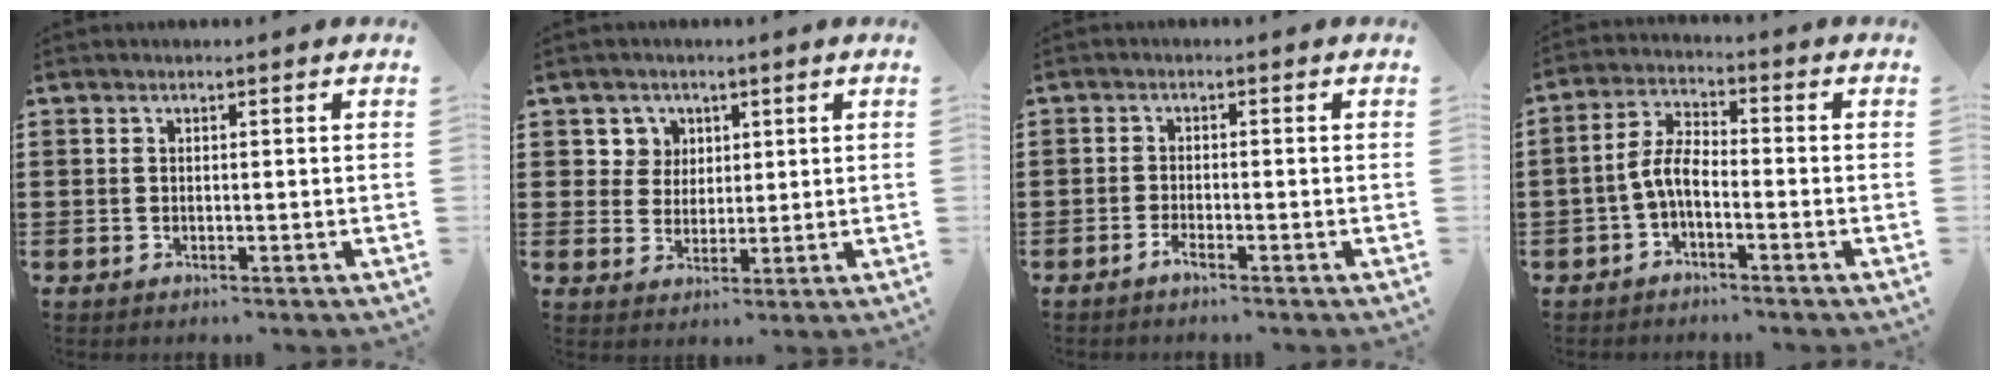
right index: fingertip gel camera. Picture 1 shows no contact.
{"total": 4.3, "force": [2.0, 3.7, 0.3], "torque": [-0.019, 0.012, 0.035]}
{"total": 1.5, "force": [-1.3, -0.1, 0.9], "torque": [-0.018, -0.006, -0.021]}
{"total": 5.0, "force": [-1.9, 2.0, 4.2], "torque": [-0.104, 0.002, -0.044]}